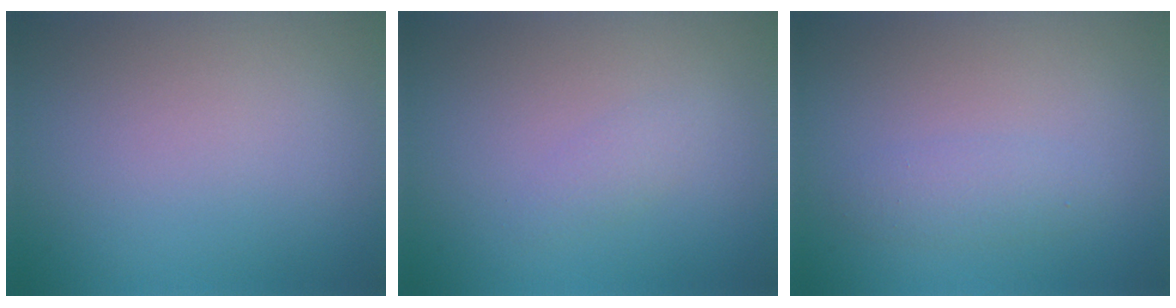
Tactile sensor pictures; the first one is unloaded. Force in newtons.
{"total": 1.1, "press": 1.1, "slide": 0.0}
{"total": 1.6, "press": 1.6, "slide": 0.0}